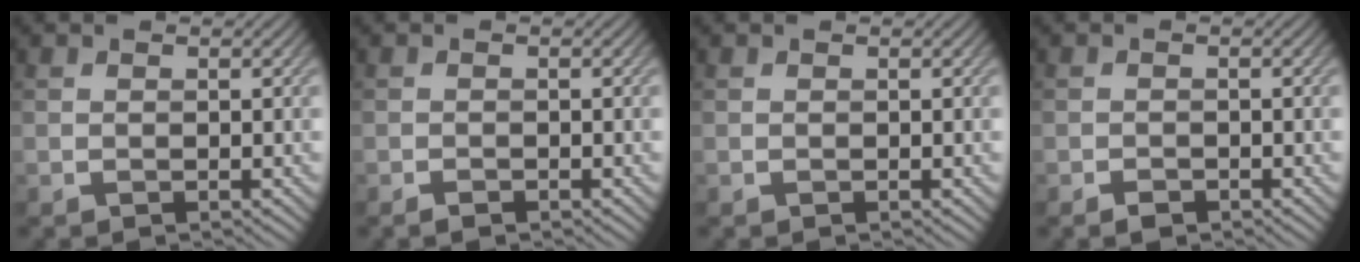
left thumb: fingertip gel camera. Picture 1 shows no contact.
{"total": 0.9, "force": [-0.7, 0.4, 0.5], "torque": [-0.008, -0.003, -0.012]}
{"total": 0.0}
{"total": 1.2, "force": [-0.9, 0.6, 0.5], "torque": [-0.009, -0.003, -0.017]}